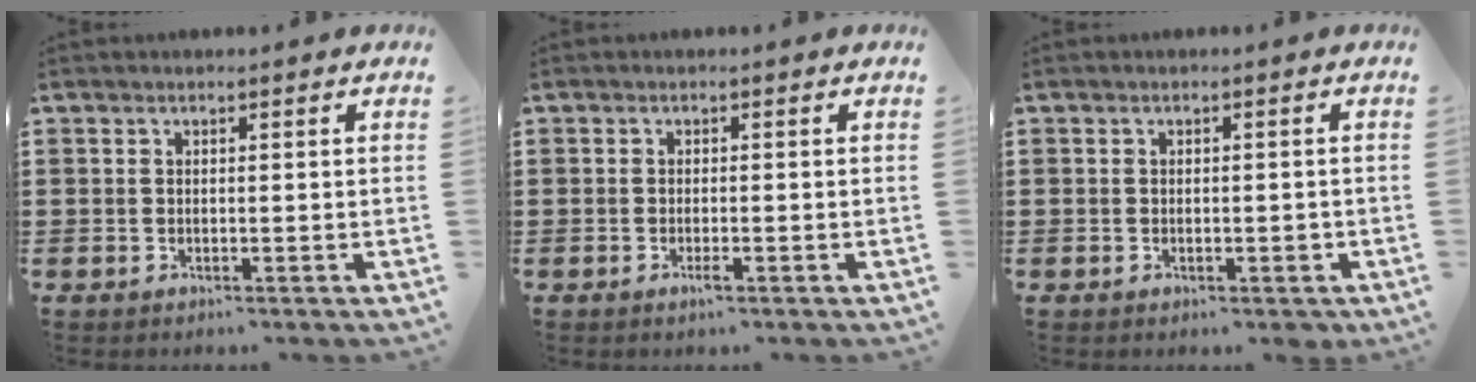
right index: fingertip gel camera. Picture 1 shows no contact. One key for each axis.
{"total": 1.1, "fx": -0.6, "fy": 0.0, "fz": 1.0, "tx": -0.018, "ty": -0.006, "tz": -0.008}
{"total": 1.3, "fx": -0.4, "fy": 0.5, "fz": 1.1, "tx": -0.020, "ty": 0.004, "tz": -0.009}